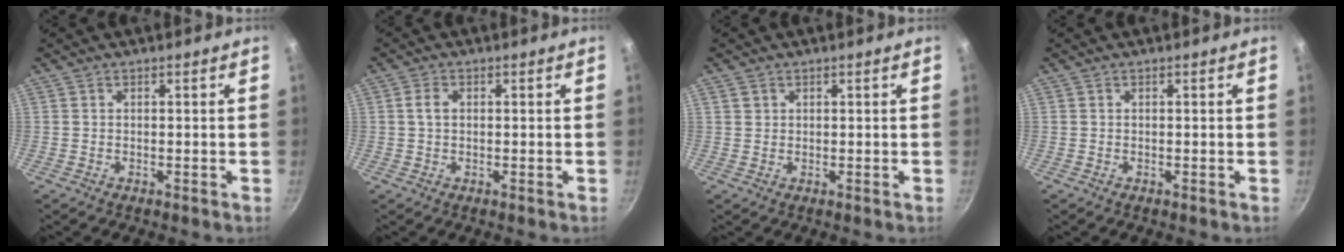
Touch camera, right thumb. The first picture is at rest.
{"total": 2.1, "force": [0.2, 1.5, 1.5], "torque": [-0.027, 0.006, 0.004]}
{"total": 1.4, "force": [0.6, 1.1, 0.4], "torque": [-0.002, 0.003, 0.010]}
{"total": 0.0}